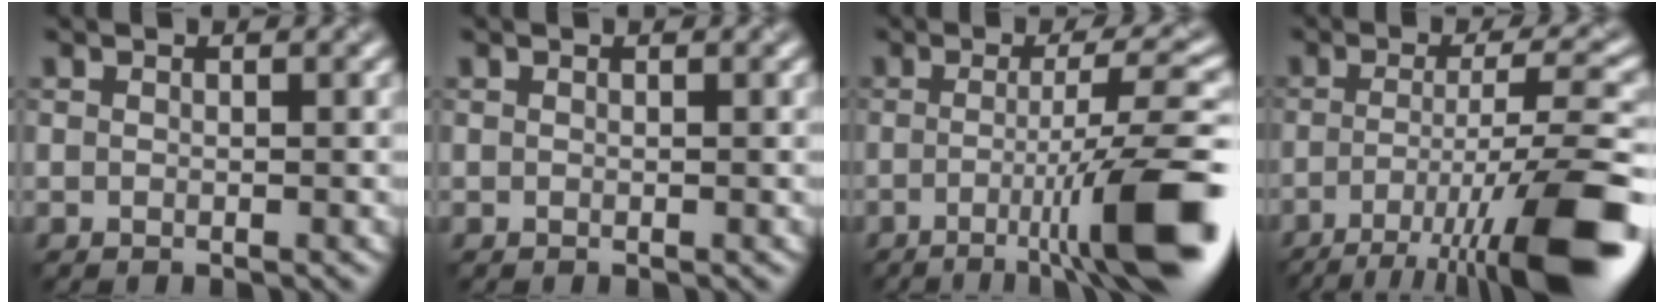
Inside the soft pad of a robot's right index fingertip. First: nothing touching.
{"total": 0.0}
{"total": 10.7, "force": [-3.3, 1.8, 10.1], "torque": [-0.120, 0.009, -0.049]}
{"total": 12.4, "force": [-6.1, 2.5, 10.5], "torque": [-0.149, 0.000, -0.093]}